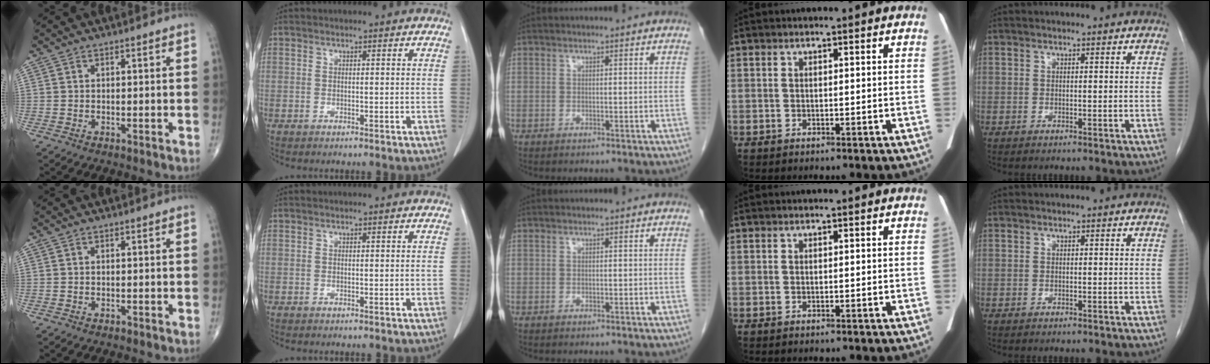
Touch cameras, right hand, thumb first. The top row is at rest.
{}